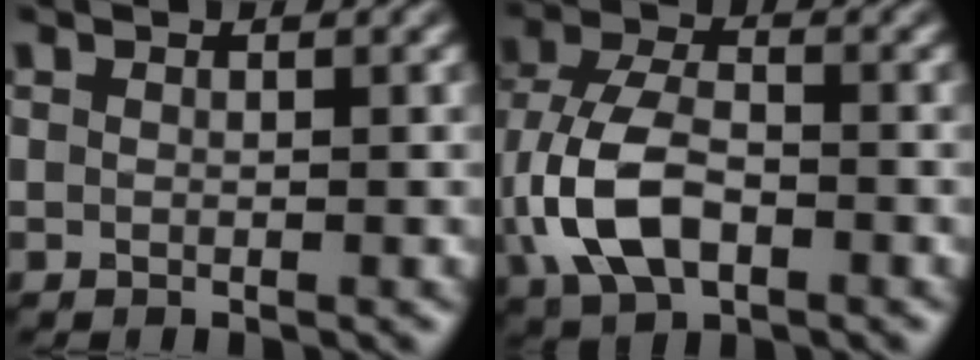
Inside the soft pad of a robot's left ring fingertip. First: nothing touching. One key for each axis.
{"total": 7.2, "fx": -1.9, "fy": 4.2, "fz": 5.6, "tx": -0.126, "ty": 0.000, "tz": -0.043}